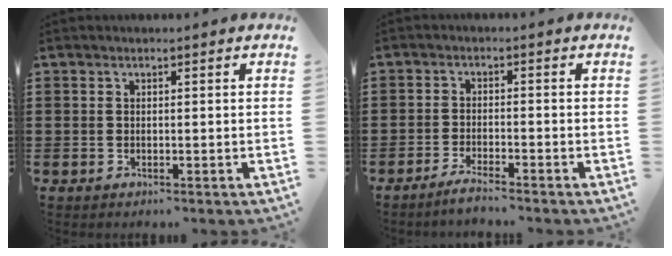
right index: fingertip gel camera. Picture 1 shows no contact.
{"total": 2.4, "force": [-2.3, -0.2, 0.7], "torque": [-0.014, 0.003, -0.046]}